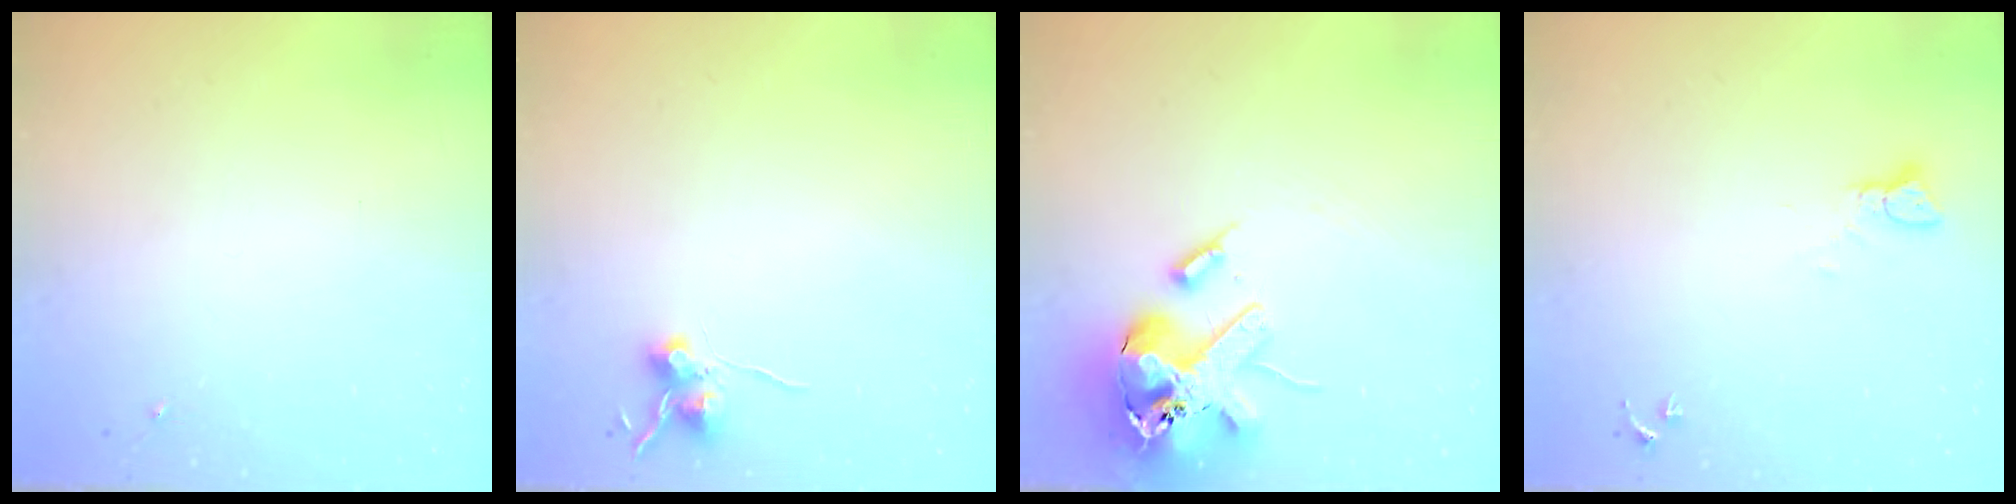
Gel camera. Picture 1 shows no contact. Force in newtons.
{"total": 6.9, "press": 6.9, "slide": 0.6}
{"total": 17.7, "press": 17.4, "slide": 2.9}
{"total": 2.2, "press": 2.2, "slide": 0.2}